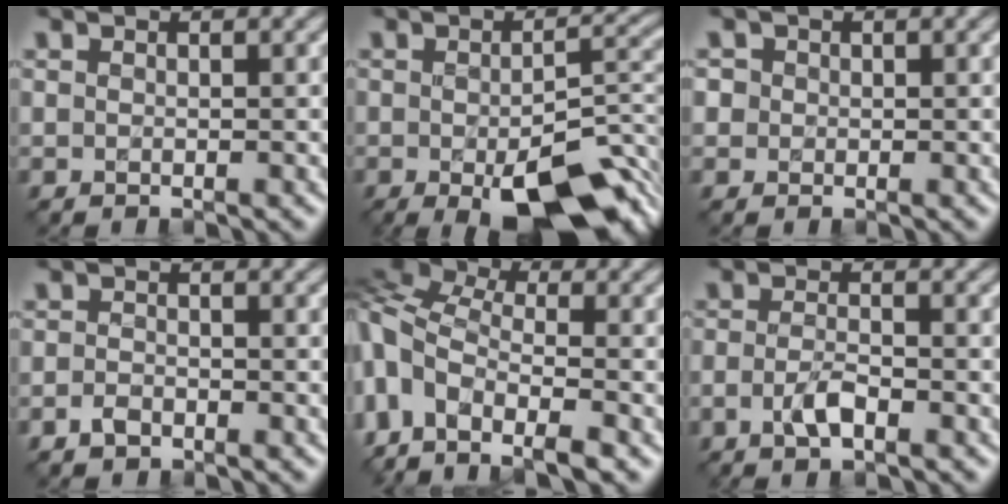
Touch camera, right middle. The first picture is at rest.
{"total": 10.5, "force": [-4.3, 3.9, 8.7], "torque": [-0.137, -0.018, -0.053]}
{"total": 1.6, "force": [0.5, 1.5, 0.5], "torque": [-0.004, 0.005, 0.003]}
{"total": 1.3, "force": [-0.9, 0.6, 0.6], "torque": [-0.011, 0.002, -0.020]}
{"total": 9.8, "force": [-3.3, 5.8, 7.3], "torque": [-0.165, -0.007, -0.067]}
{"total": 2.3, "force": [-1.1, 0.7, 1.8], "torque": [-0.039, 0.001, -0.026]}